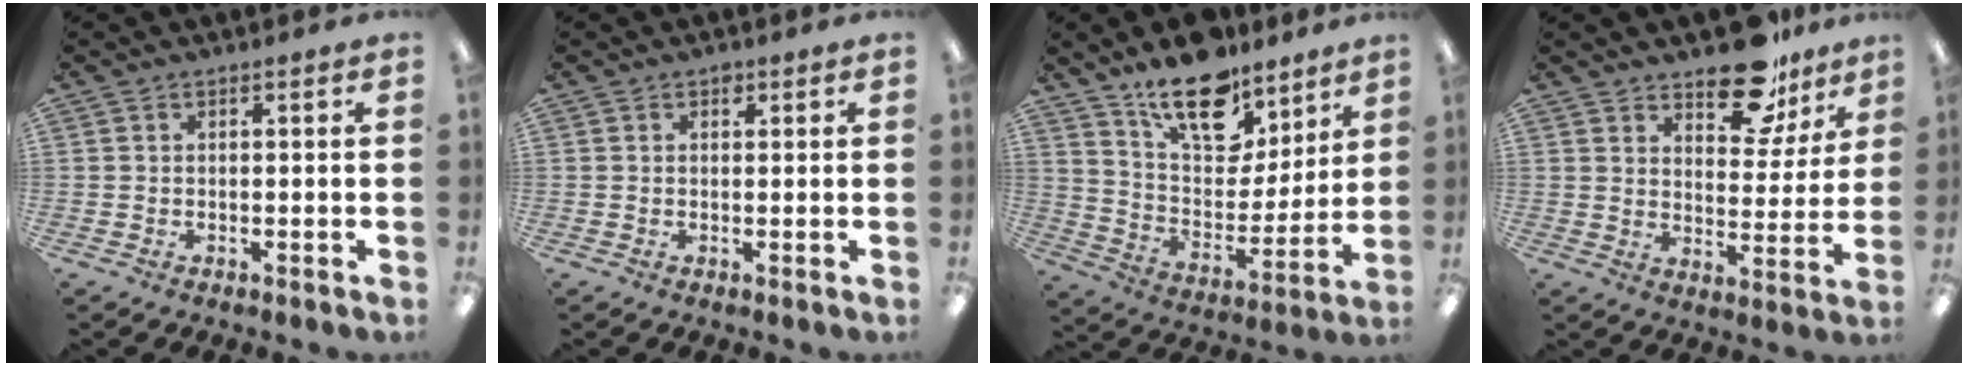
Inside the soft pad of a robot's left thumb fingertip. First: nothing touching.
{"total": 1.3, "force": [0.7, 0.8, 0.7], "torque": [-0.006, -0.001, 0.011]}
{"total": 17.8, "force": [12.9, 8.9, 8.4], "torque": [-0.135, -0.083, 0.230]}
{"total": 14.0, "force": [10.5, 6.7, 6.3], "torque": [-0.080, -0.068, 0.188]}